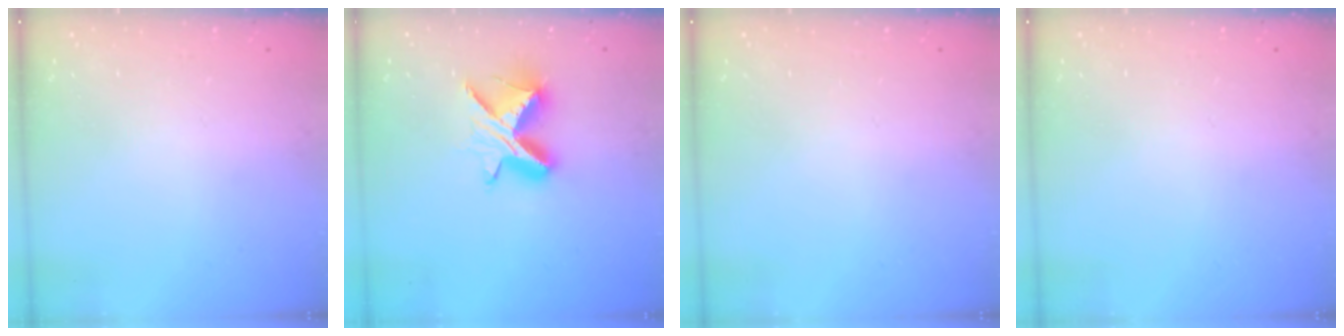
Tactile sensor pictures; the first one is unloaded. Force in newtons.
{"total": 10.6, "press": 10.6, "slide": 0.7}
{"total": 0.0}
{"total": 0.0}